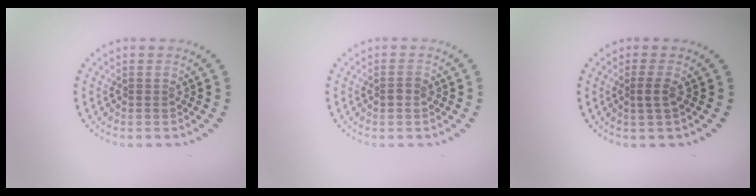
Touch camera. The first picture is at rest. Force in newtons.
{"total": 0.9, "press": 0.9, "slide": 0.3}
{"total": 1.2, "press": 1.1, "slide": 0.5}